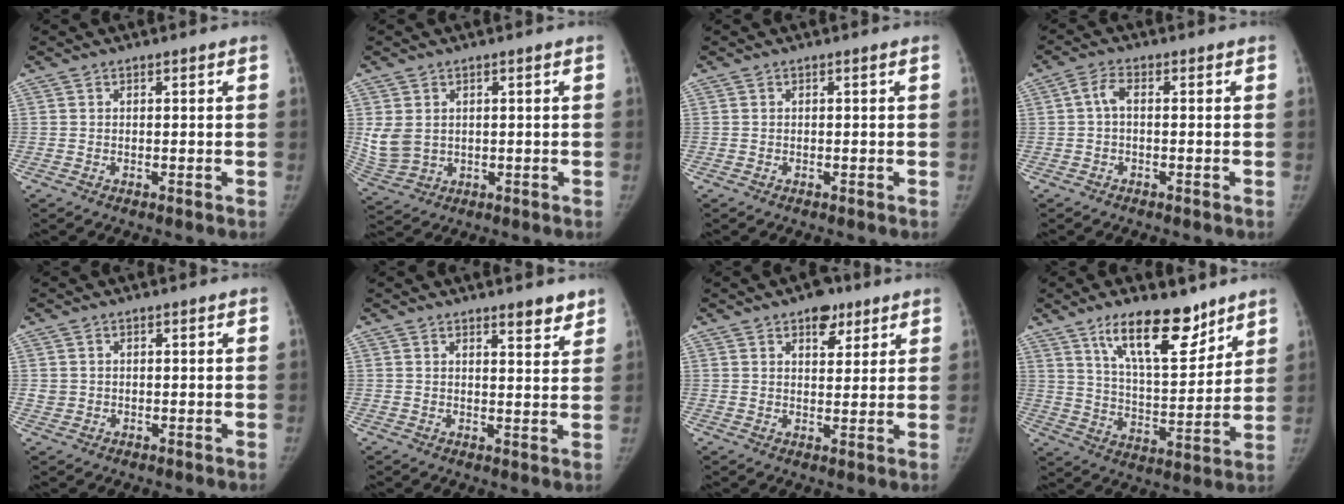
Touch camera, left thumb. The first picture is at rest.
{"total": 6.2, "force": [0.9, 4.9, 3.6], "torque": [-0.072, -0.008, 0.034]}
{"total": 0.0}
{"total": 2.8, "force": [-0.2, 1.3, 2.5], "torque": [-0.047, 0.009, -0.011]}
{"total": 1.6, "force": [0.1, 1.5, 0.4], "torque": [0.000, 0.002, 0.005]}
{"total": 4.0, "force": [3.2, 1.1, 2.1], "torque": [-0.013, -0.024, 0.043]}
{"total": 6.0, "force": [3.6, 3.4, 3.3], "torque": [-0.016, -0.016, 0.051]}
{"total": 15.8, "force": [10.6, 5.8, 10.3], "torque": [-0.131, -0.069, 0.185]}